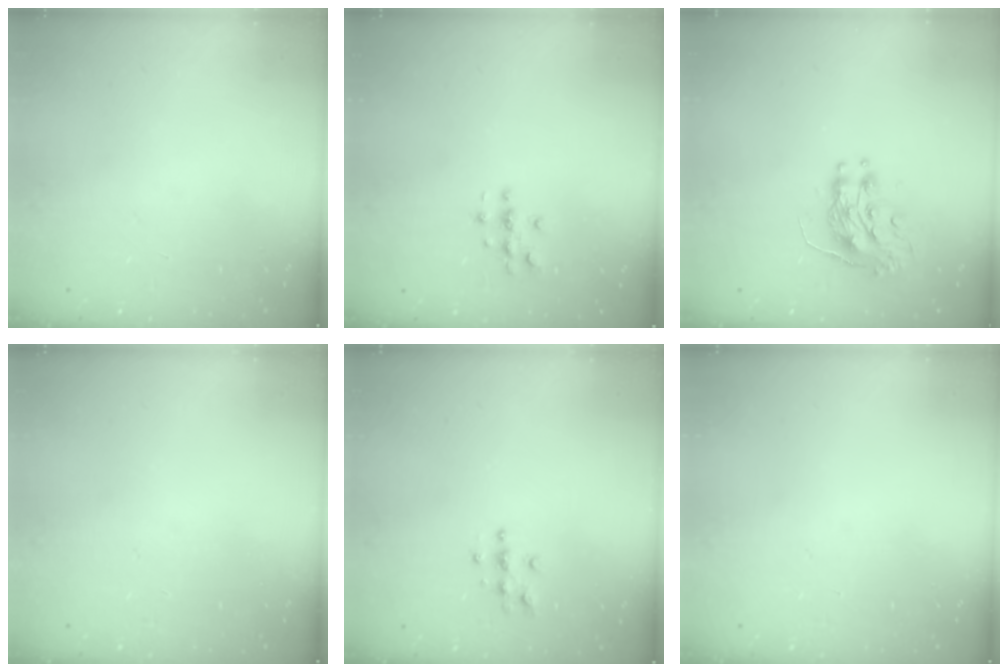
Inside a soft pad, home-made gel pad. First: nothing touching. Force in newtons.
{"total": 2.7, "press": 2.7, "slide": 0.3}
{"total": 9.3, "press": 9.3, "slide": 0.8}
{"total": 0.0}
{"total": 3.9, "press": 3.9, "slide": 0.3}
{"total": 0.0}